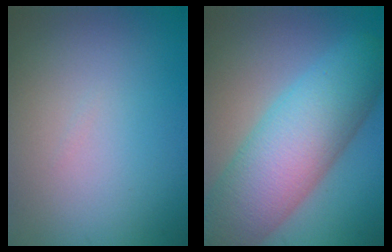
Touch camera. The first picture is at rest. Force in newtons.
{"total": 10.9, "press": 10.9, "slide": 0.3}